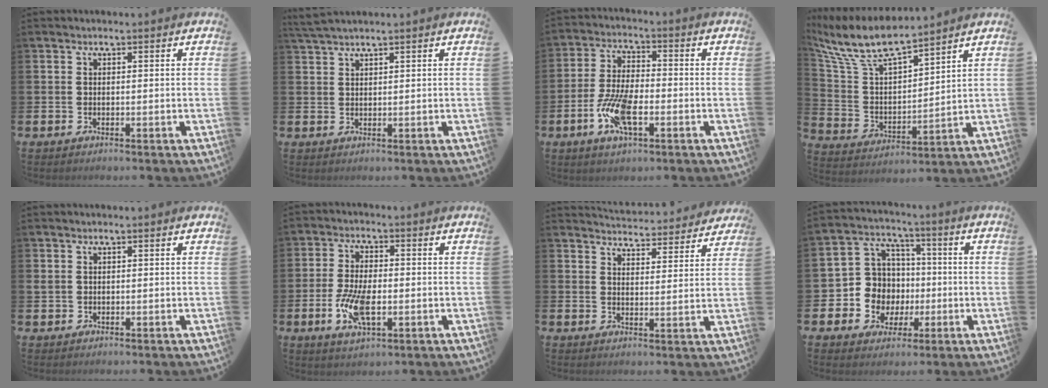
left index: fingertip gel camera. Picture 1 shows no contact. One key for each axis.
{"total": 2.0, "fx": 1.9, "fy": -0.1, "fz": 0.5, "tx": -0.018, "ty": 0.000, "tz": 0.037}
{"total": 8.3, "fx": -2.4, "fy": 3.3, "fz": 7.2, "tx": -0.155, "ty": -0.003, "tz": -0.044}
{"total": 9.2, "fx": 8.3, "fy": 1.7, "fz": 3.6, "tx": -0.112, "ty": -0.048, "tz": 0.145}
{"total": 0.8, "fx": 0.5, "fy": 0.6, "fz": 0.0, "tx": 0.001, "ty": 0.004, "tz": 0.008}
{"total": 7.4, "fx": -1.5, "fy": 3.3, "fz": 6.4, "tx": -0.131, "ty": -0.003, "tz": -0.029}
{"total": 4.6, "fx": 4.6, "fy": 0.6, "fz": 0.0, "tx": -0.003, "ty": -0.039, "tz": 0.079}
{"total": 8.3, "fx": -0.5, "fy": 8.1, "fz": 1.7, "tx": -0.092, "ty": -0.003, "tz": -0.009}